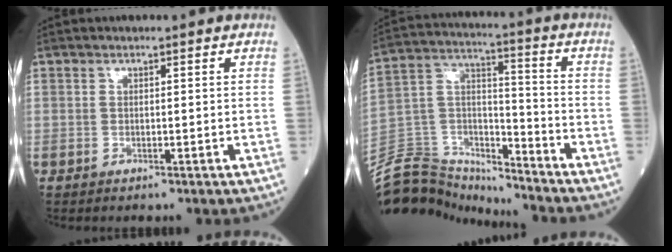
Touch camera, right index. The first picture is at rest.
{"total": 15.5, "force": [-14.6, 4.4, 2.3], "torque": [-0.051, 0.061, -0.257]}